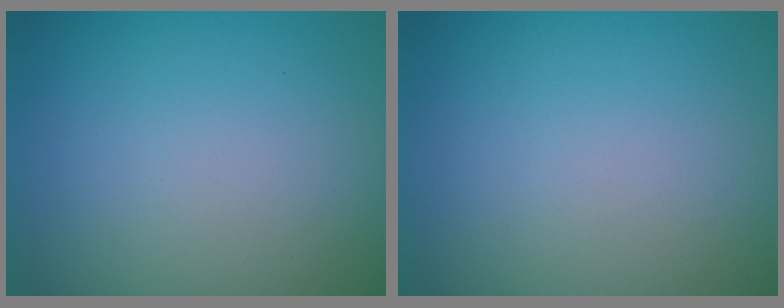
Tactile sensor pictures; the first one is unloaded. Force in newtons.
{"total": 0.0}